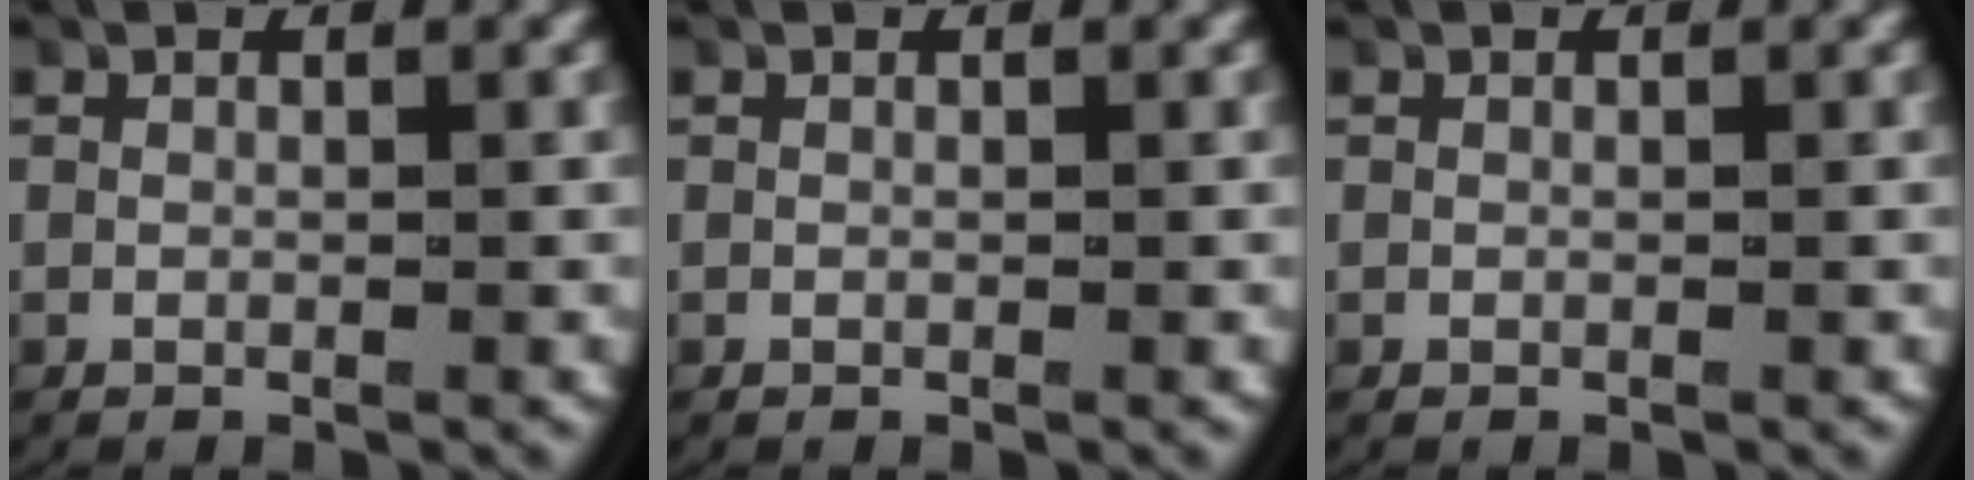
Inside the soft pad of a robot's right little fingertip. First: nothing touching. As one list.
[{"total": 0.0}, {"total": 0.0}]